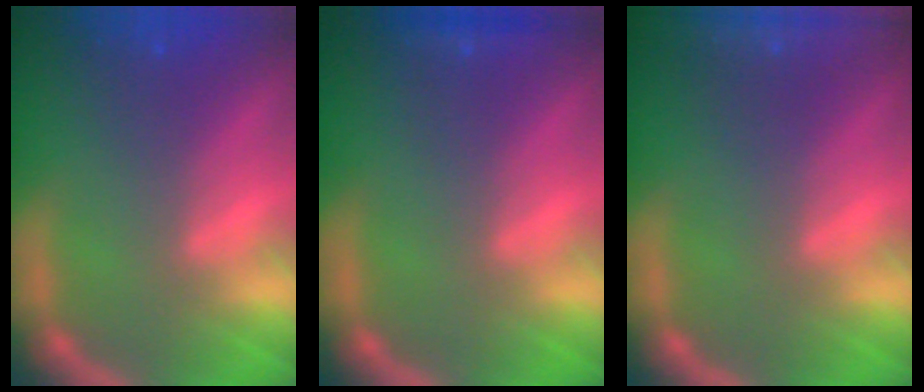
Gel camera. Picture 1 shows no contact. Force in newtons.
{"total": 0.9}
{"total": 9.0}